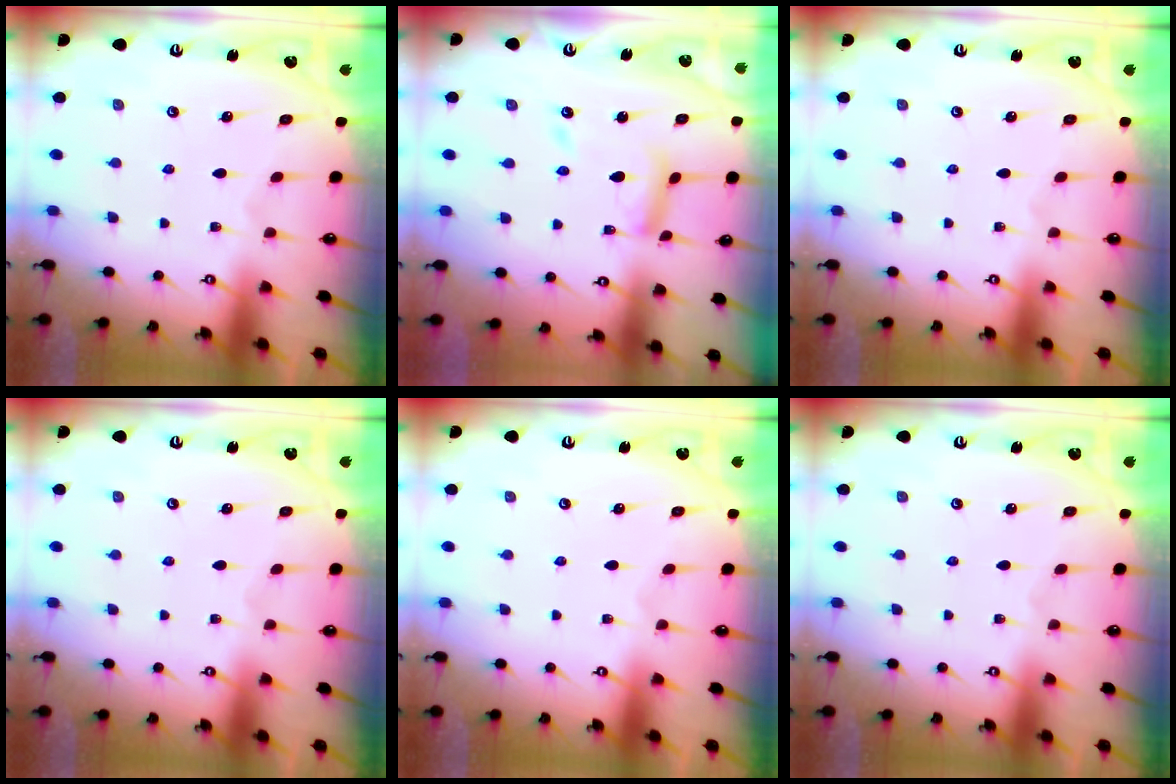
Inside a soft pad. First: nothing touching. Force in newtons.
{"total": 11.1, "press": 11.1, "slide": 0.9}
{"total": 0.0}
{"total": 0.0}
{"total": 0.0}
{"total": 0.0}